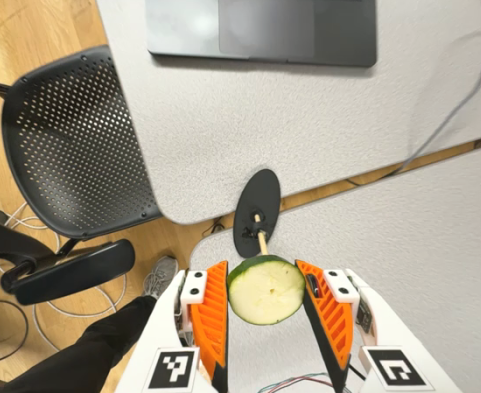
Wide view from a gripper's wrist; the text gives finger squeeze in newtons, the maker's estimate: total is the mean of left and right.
{"total": 8.2, "left": 7.8, "right": 8.6}